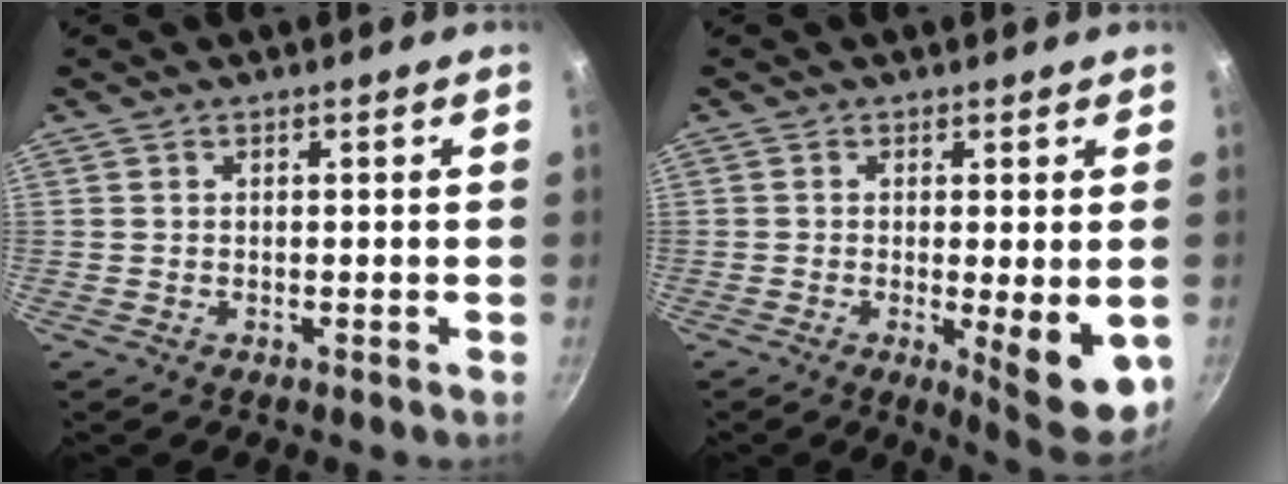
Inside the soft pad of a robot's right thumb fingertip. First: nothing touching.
{"total": 9.7, "force": [-1.6, 2.4, 9.3], "torque": [-0.115, -0.012, -0.012]}